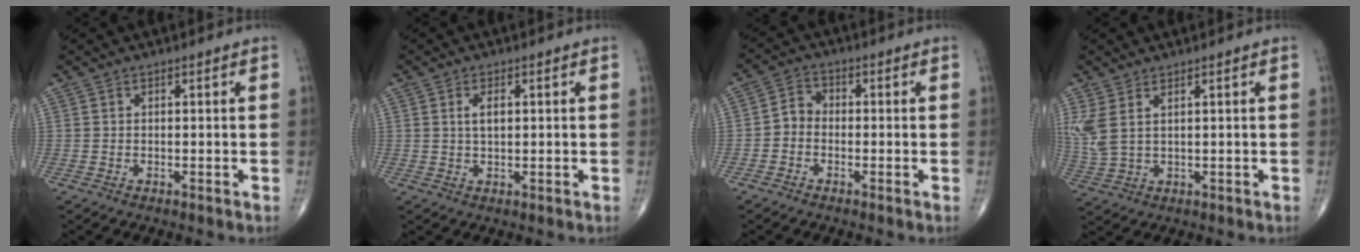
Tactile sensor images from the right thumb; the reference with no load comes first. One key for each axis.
{"total": 2.9, "fx": 0.7, "fy": 1.5, "fz": 2.4, "tx": -0.043, "ty": -0.002, "tz": 0.012}
{"total": 3.7, "fx": -1.2, "fy": 3.0, "fz": 1.7, "tx": -0.017, "ty": 0.015, "tz": -0.036}
{"total": 5.7, "fx": 2.3, "fy": 2.6, "fz": 4.5, "tx": -0.123, "ty": -0.003, "tz": 0.057}